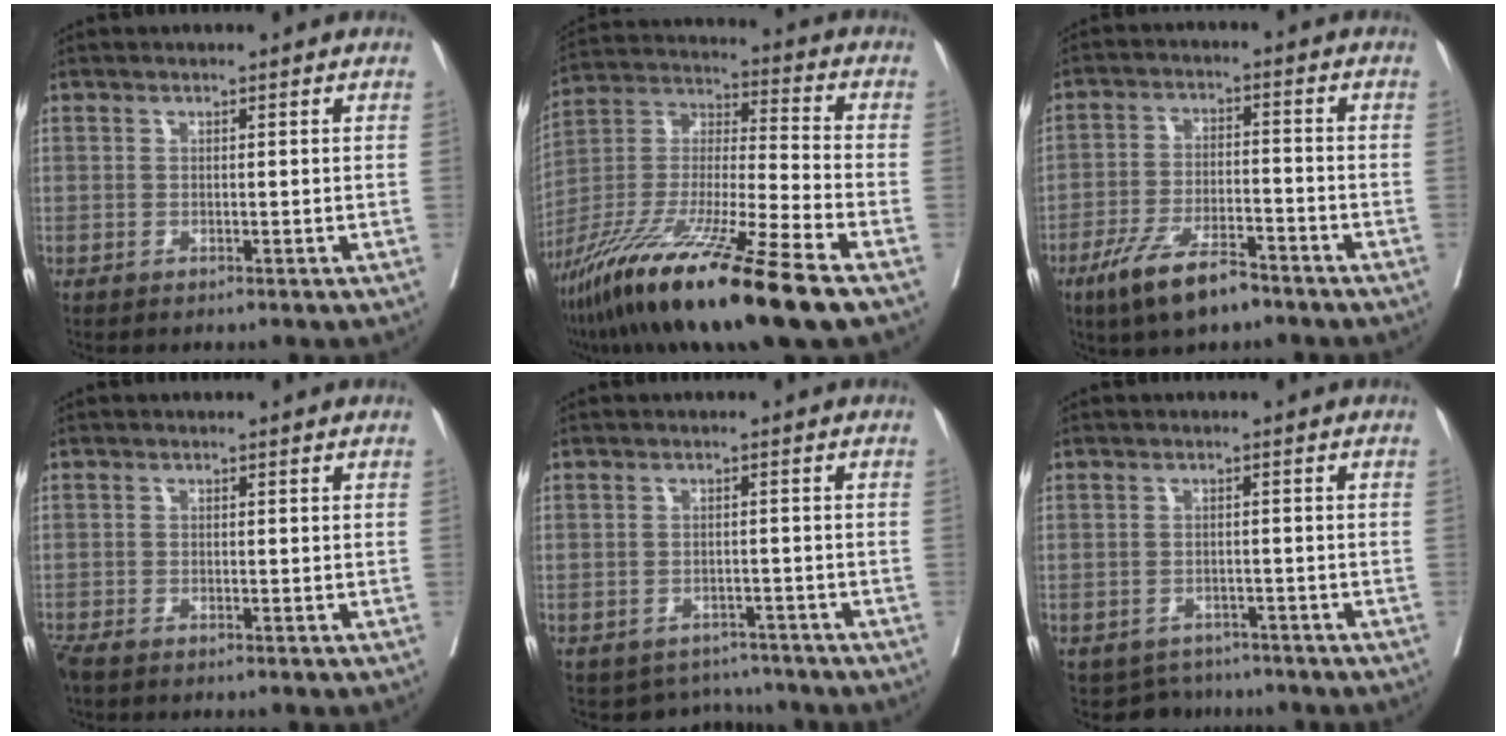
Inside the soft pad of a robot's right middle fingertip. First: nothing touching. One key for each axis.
{"total": 21.9, "fx": -14.5, "fy": 0.2, "fz": 16.5, "tx": -0.321, "ty": -0.055, "tz": -0.266}
{"total": 9.3, "fx": -6.5, "fy": 2.5, "fz": 6.1, "tx": -0.119, "ty": -0.011, "tz": -0.114}
{"total": 2.3, "fx": -1.9, "fy": 0.7, "fz": 1.1, "tx": -0.027, "ty": -0.008, "tz": -0.036}
{"total": 5.1, "fx": -4.5, "fy": 2.2, "fz": -0.6, "tx": 0.016, "ty": 0.018, "tz": -0.058}
{"total": 4.7, "fx": -4.0, "fy": 2.4, "fz": -0.6, "tx": 0.014, "ty": 0.007, "tz": -0.055}